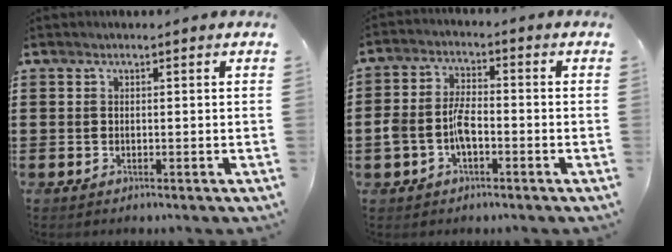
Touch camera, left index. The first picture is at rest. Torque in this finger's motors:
{"motor_torque": [0.60, 0.28, 0.38, 0.12]}